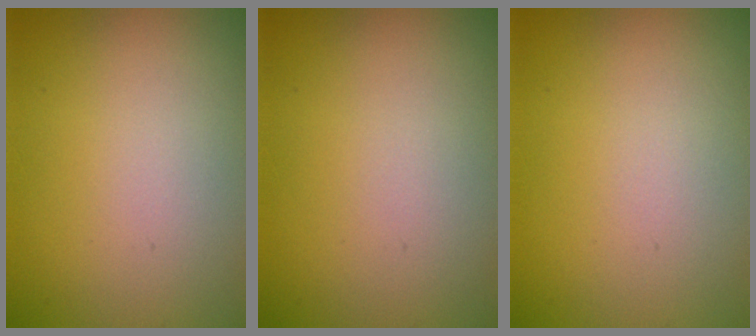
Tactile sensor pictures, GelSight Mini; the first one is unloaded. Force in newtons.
{"total": 0.0}
{"total": 0.0}